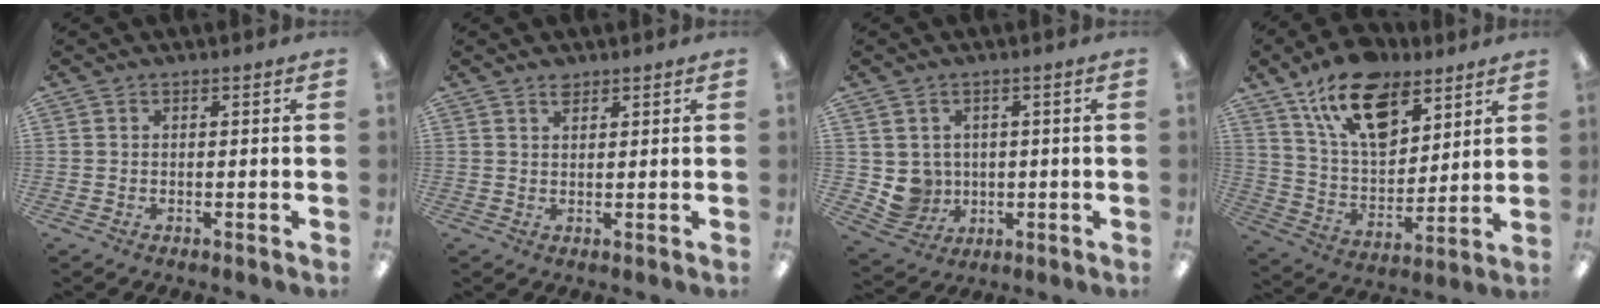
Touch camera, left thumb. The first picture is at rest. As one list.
[{"total": 2.1, "force": [1.7, 0.8, 0.9], "torque": [-0.022, -0.001, 0.033]}, {"total": 5.8, "force": [1.3, 5.5, 0.9], "torque": [-0.041, -0.006, 0.032]}, {"total": 18.0, "force": [11.4, 9.7, 10.0], "torque": [-0.175, -0.048, 0.206]}]